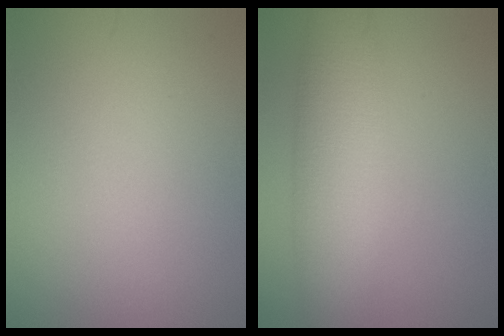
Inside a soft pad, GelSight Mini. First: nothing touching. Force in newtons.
{"total": 7.6, "press": 7.6, "slide": 0.3}